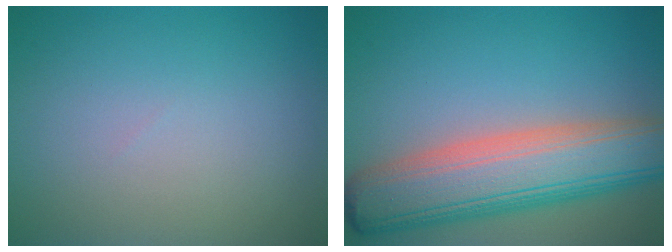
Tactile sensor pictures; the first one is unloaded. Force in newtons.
{"total": 10.2, "press": 10.2, "slide": 0.6}